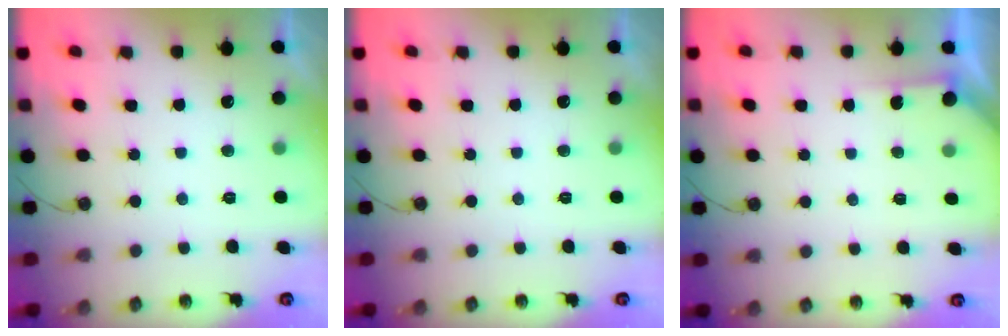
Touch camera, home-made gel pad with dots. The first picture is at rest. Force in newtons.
{"total": 0.0}
{"total": 3.2, "press": 3.2, "slide": 0.3}